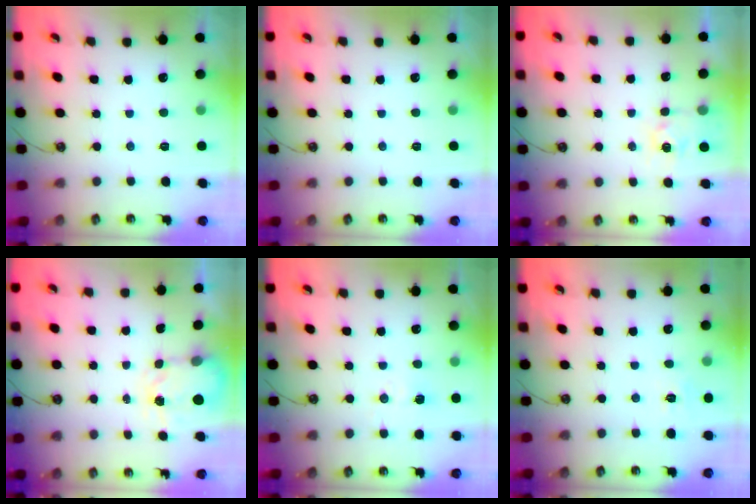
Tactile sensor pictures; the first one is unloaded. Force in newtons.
{"total": 0.0}
{"total": 4.3, "press": 4.3, "slide": 0.4}
{"total": 3.8, "press": 3.8, "slide": 0.5}
{"total": 4.6, "press": 4.6, "slide": 0.3}
{"total": 5.9, "press": 5.8, "slide": 0.7}